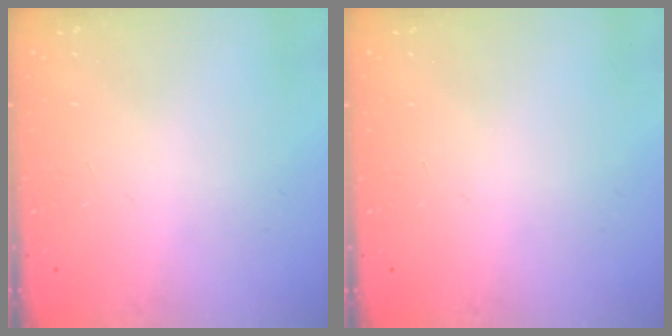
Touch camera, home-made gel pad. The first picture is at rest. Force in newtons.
{"total": 0.0}